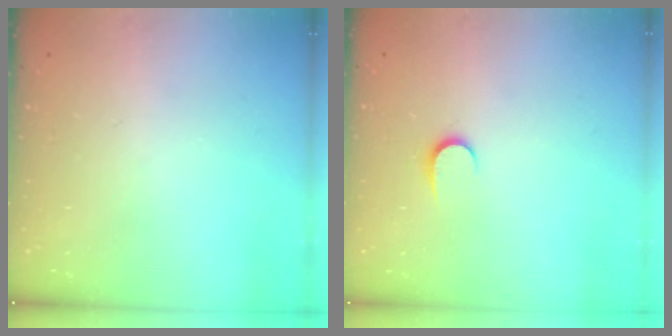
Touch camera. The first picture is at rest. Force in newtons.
{"total": 5.1, "press": 5.1, "slide": 0.5}